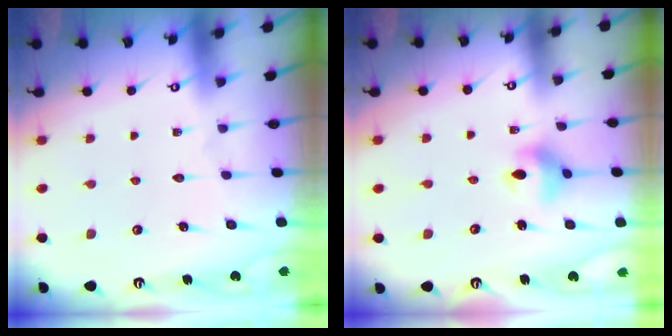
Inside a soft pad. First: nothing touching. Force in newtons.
{"total": 8.1, "press": 7.6, "slide": 2.7}